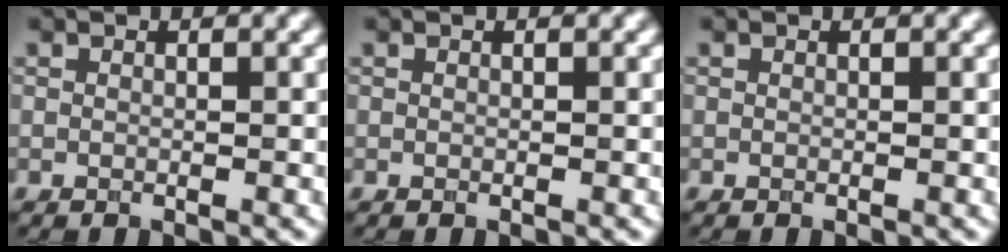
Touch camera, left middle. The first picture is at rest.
{"total": 0.0}
{"total": 0.0}